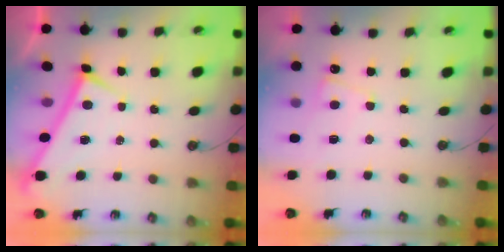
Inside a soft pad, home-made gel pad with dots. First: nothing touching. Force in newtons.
{"total": 1.1, "press": 0.9, "slide": 0.5}